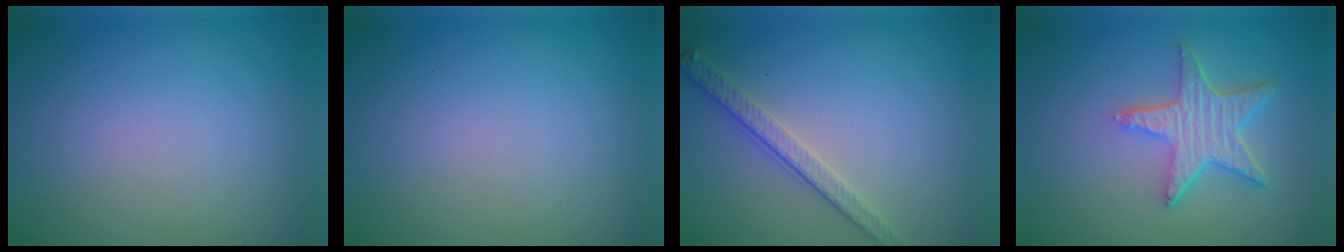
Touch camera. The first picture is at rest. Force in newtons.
{"total": 0.0}
{"total": 2.8, "press": 2.5, "slide": 1.2}
{"total": 5.0, "press": 3.9, "slide": 3.1}